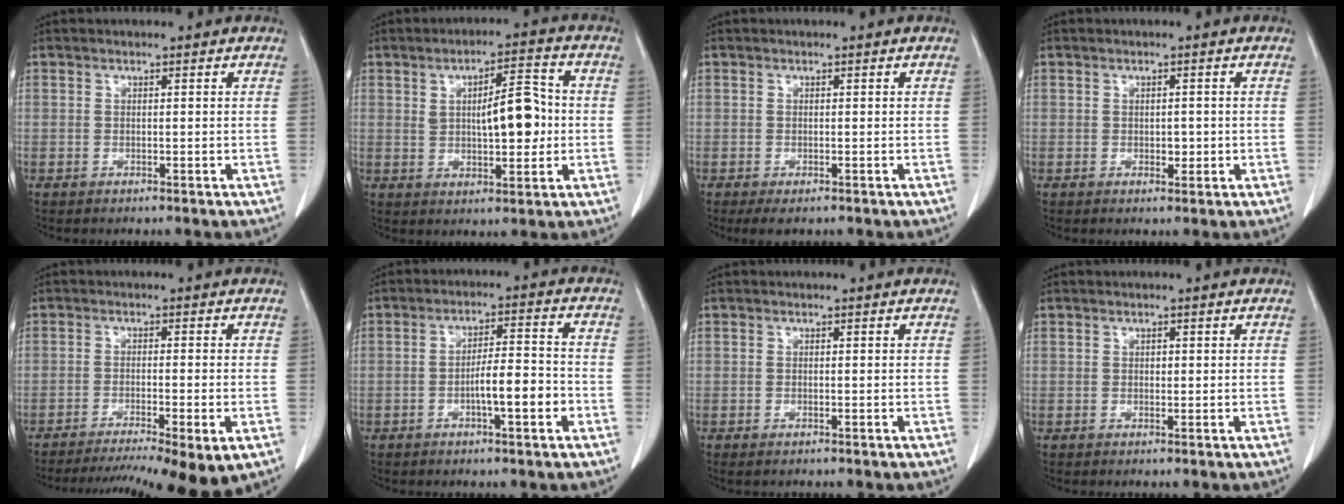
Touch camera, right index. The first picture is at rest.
{"total": 8.8, "force": [0.5, 2.9, 8.3], "torque": [-0.124, 0.012, 0.013]}
{"total": 2.1, "force": [-1.3, 1.0, 1.3], "torque": [-0.023, -0.004, -0.013]}
{"total": 1.7, "force": [-0.2, 1.2, 1.2], "torque": [-0.014, 0.001, 0.000]}
{"total": 14.5, "force": [-10.7, 1.3, 9.7], "torque": [-0.127, -0.026, -0.154]}
{"total": 6.7, "force": [-2.4, 1.0, 6.1], "torque": [-0.104, 0.011, -0.039]}
{"total": 0.6, "force": [-0.5, 0.1, 0.4], "torque": [-0.014, -0.003, -0.007]}
{"total": 0.5, "force": [0.1, 0.4, 0.3], "torque": [-0.006, 0.001, 0.001]}